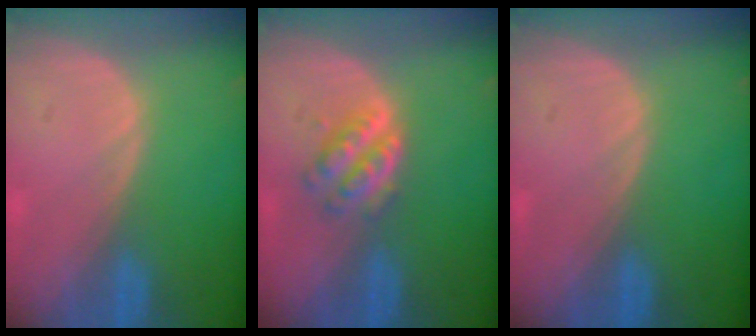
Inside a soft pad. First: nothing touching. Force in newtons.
{"total": 4.7, "press": 4.4, "slide": 1.7}
{"total": 0.0}